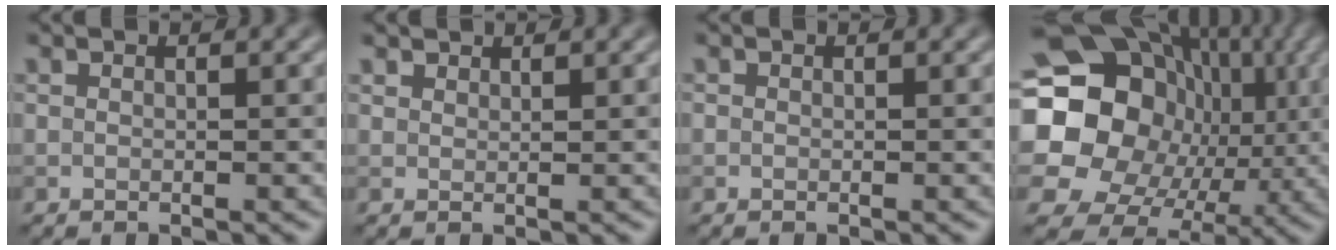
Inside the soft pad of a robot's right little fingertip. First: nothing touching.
{"total": 1.4, "force": [1.3, 0.5, 0.2], "torque": [-0.007, -0.001, 0.024]}
{"total": 0.0}
{"total": 20.8, "force": [2.2, 18.4, 9.3], "torque": [-0.176, 0.013, 0.015]}